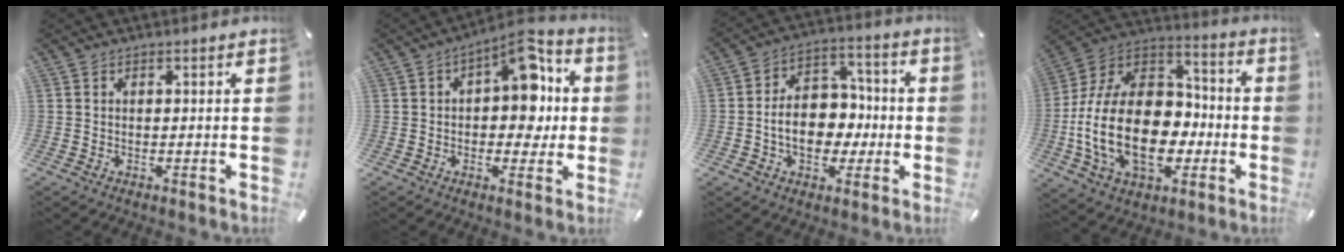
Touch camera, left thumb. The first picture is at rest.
{"total": 12.2, "force": [3.3, 7.4, 9.2], "torque": [-0.113, -0.021, 0.054]}
{"total": 12.0, "force": [-2.3, 9.4, 7.1], "torque": [-0.123, 0.022, -0.036]}
{"total": 23.3, "force": [-5.8, 16.1, 15.8], "torque": [-0.338, 0.011, -0.094]}